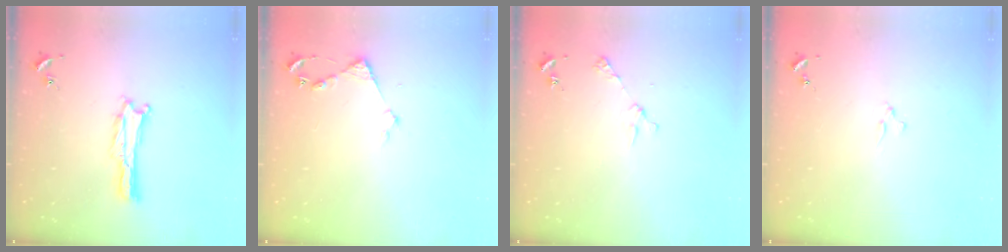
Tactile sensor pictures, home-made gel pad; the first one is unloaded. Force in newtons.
{"total": 3.1, "press": 3.1, "slide": 0.3}
{"total": 3.3, "press": 3.3, "slide": 0.2}
{"total": 0.9, "press": 0.9, "slide": 0.2}